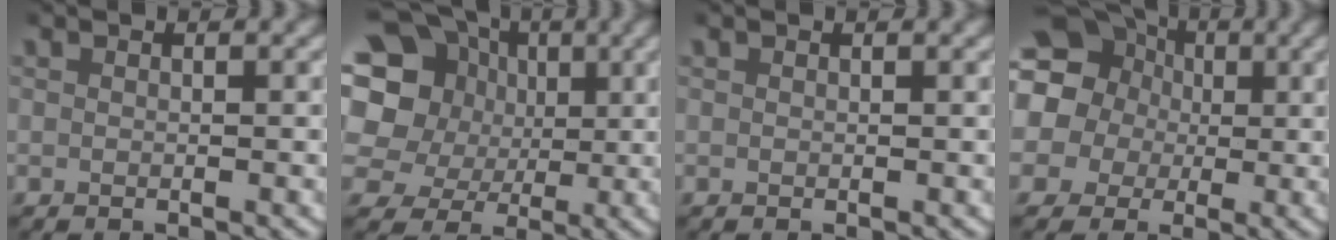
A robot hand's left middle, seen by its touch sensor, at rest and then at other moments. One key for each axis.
{"total": 16.9, "fx": 4.5, "fy": 14.0, "fz": 8.2, "tx": -0.177, "ty": 0.000, "tz": 0.057}
{"total": 0.0}
{"total": 15.5, "fx": 3.0, "fy": 13.9, "fz": 6.1, "tx": -0.157, "ty": -0.015, "tz": 0.032}